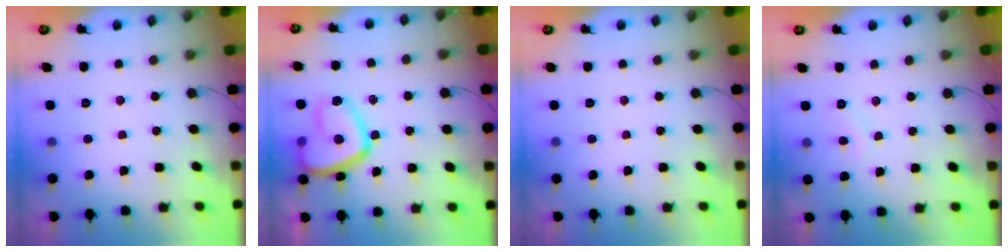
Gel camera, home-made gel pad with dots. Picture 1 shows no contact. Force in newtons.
{"total": 16.8, "press": 16.7, "slide": 2.0}
{"total": 0.0}
{"total": 2.0, "press": 1.9, "slide": 0.4}